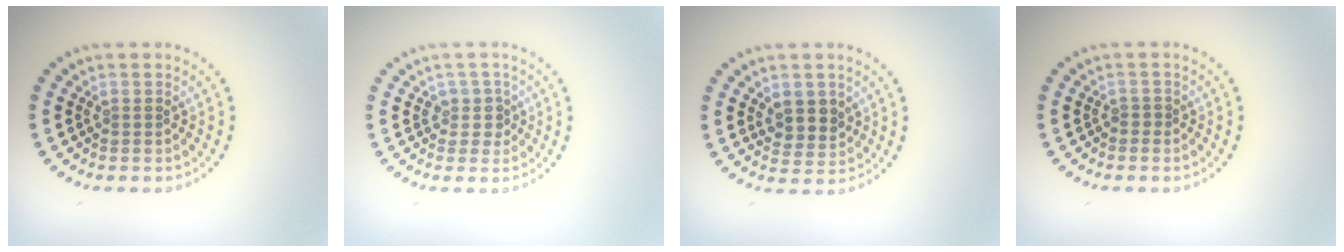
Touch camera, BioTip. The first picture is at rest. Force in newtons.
{"total": 1.8, "press": 1.5, "slide": 1.1}
{"total": 2.7, "press": 2.5, "slide": 1.1}
{"total": 0.5, "press": 0.2, "slide": 0.5}